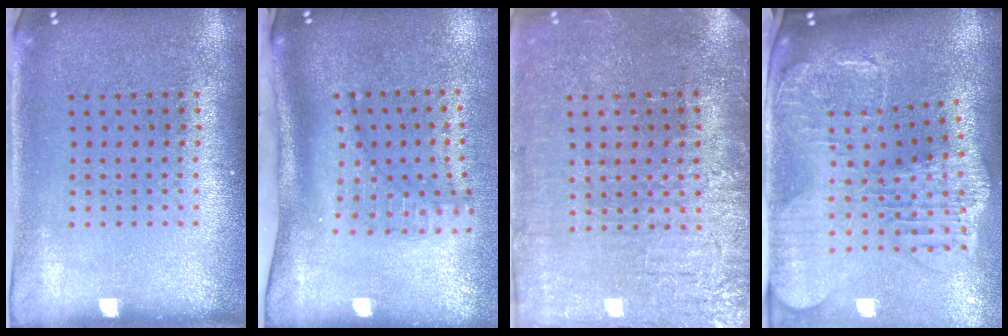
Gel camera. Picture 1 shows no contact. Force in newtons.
{"total": 2.1, "press": 1.5, "slide": 1.5}
{"total": 3.9, "press": 3.6, "slide": 1.5}
{"total": 2.9, "press": 2.4, "slide": 1.5}